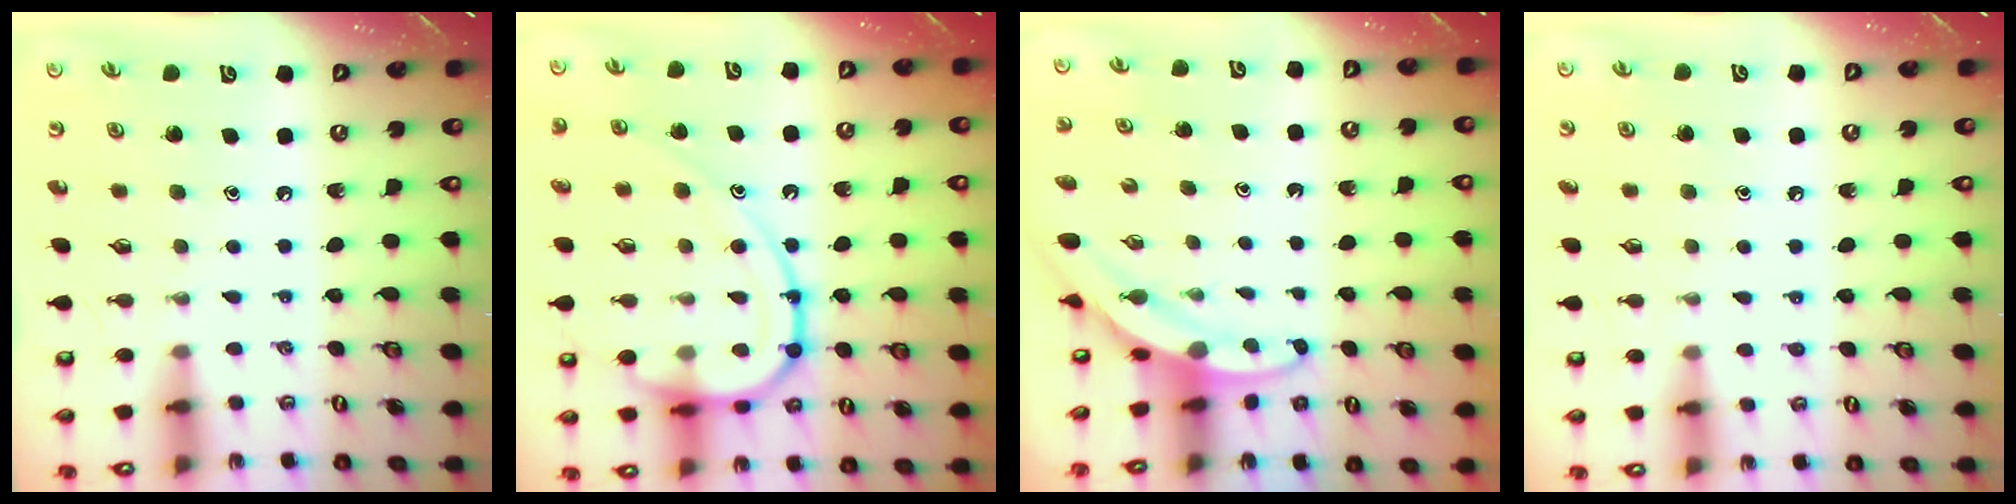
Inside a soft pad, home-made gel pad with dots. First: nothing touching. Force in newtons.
{"total": 14.9, "press": 14.8, "slide": 1.3}
{"total": 4.0, "press": 4.0, "slide": 0.2}
{"total": 4.5, "press": 4.4, "slide": 0.8}